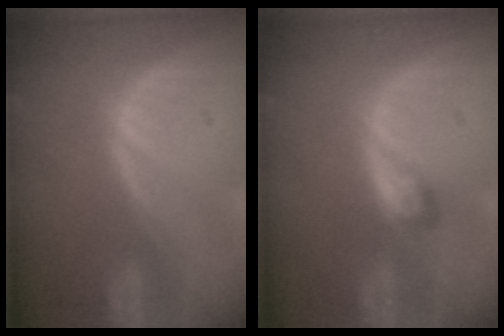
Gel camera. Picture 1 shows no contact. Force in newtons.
{"total": 2.1, "press": 2.1, "slide": 0.2}